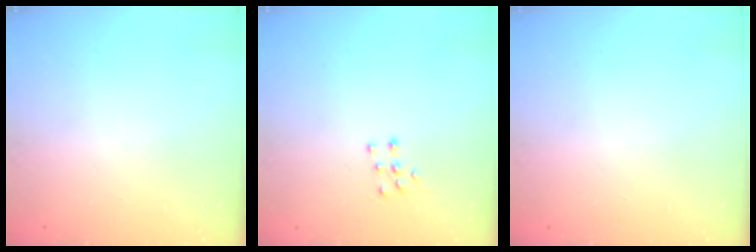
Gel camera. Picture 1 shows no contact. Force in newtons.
{"total": 6.0, "press": 6.0, "slide": 0.4}
{"total": 0.0}